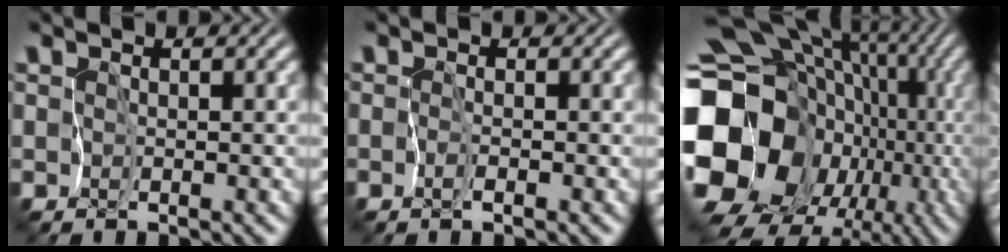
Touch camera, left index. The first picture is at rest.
{"total": 0.7, "force": [-0.6, 0.1, 0.3], "torque": [-0.007, -0.003, -0.014]}
{"total": 20.0, "force": [-2.9, 16.7, 10.7], "torque": [-0.195, 0.006, -0.070]}